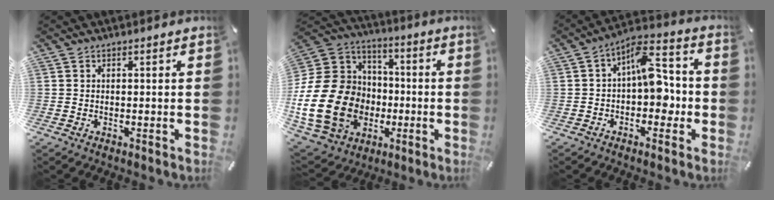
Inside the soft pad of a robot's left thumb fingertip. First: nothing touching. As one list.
[{"total": 25.4, "force": [-5.7, 20.4, 14.0], "torque": [-0.298, 0.025, -0.066]}, {"total": 10.7, "force": [0.1, 6.3, 8.6], "torque": [-0.112, -0.003, 0.003]}]